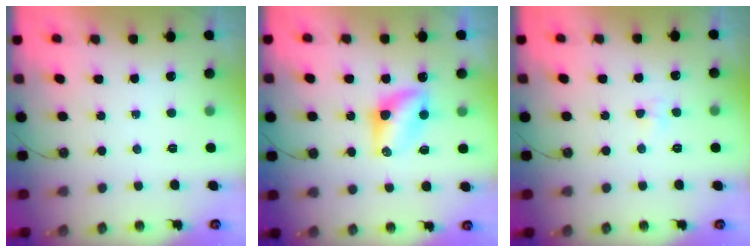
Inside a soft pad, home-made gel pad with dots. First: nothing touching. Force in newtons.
{"total": 6.8, "press": 6.8, "slide": 0.5}
{"total": 2.9, "press": 2.8, "slide": 0.5}